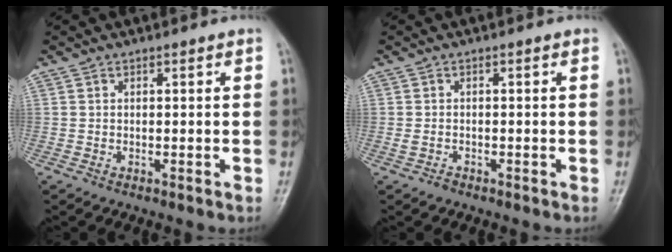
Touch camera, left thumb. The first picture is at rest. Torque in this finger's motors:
{"motor_torque": [0.00, 0.00, 0.11, 0.11, 0.00]}